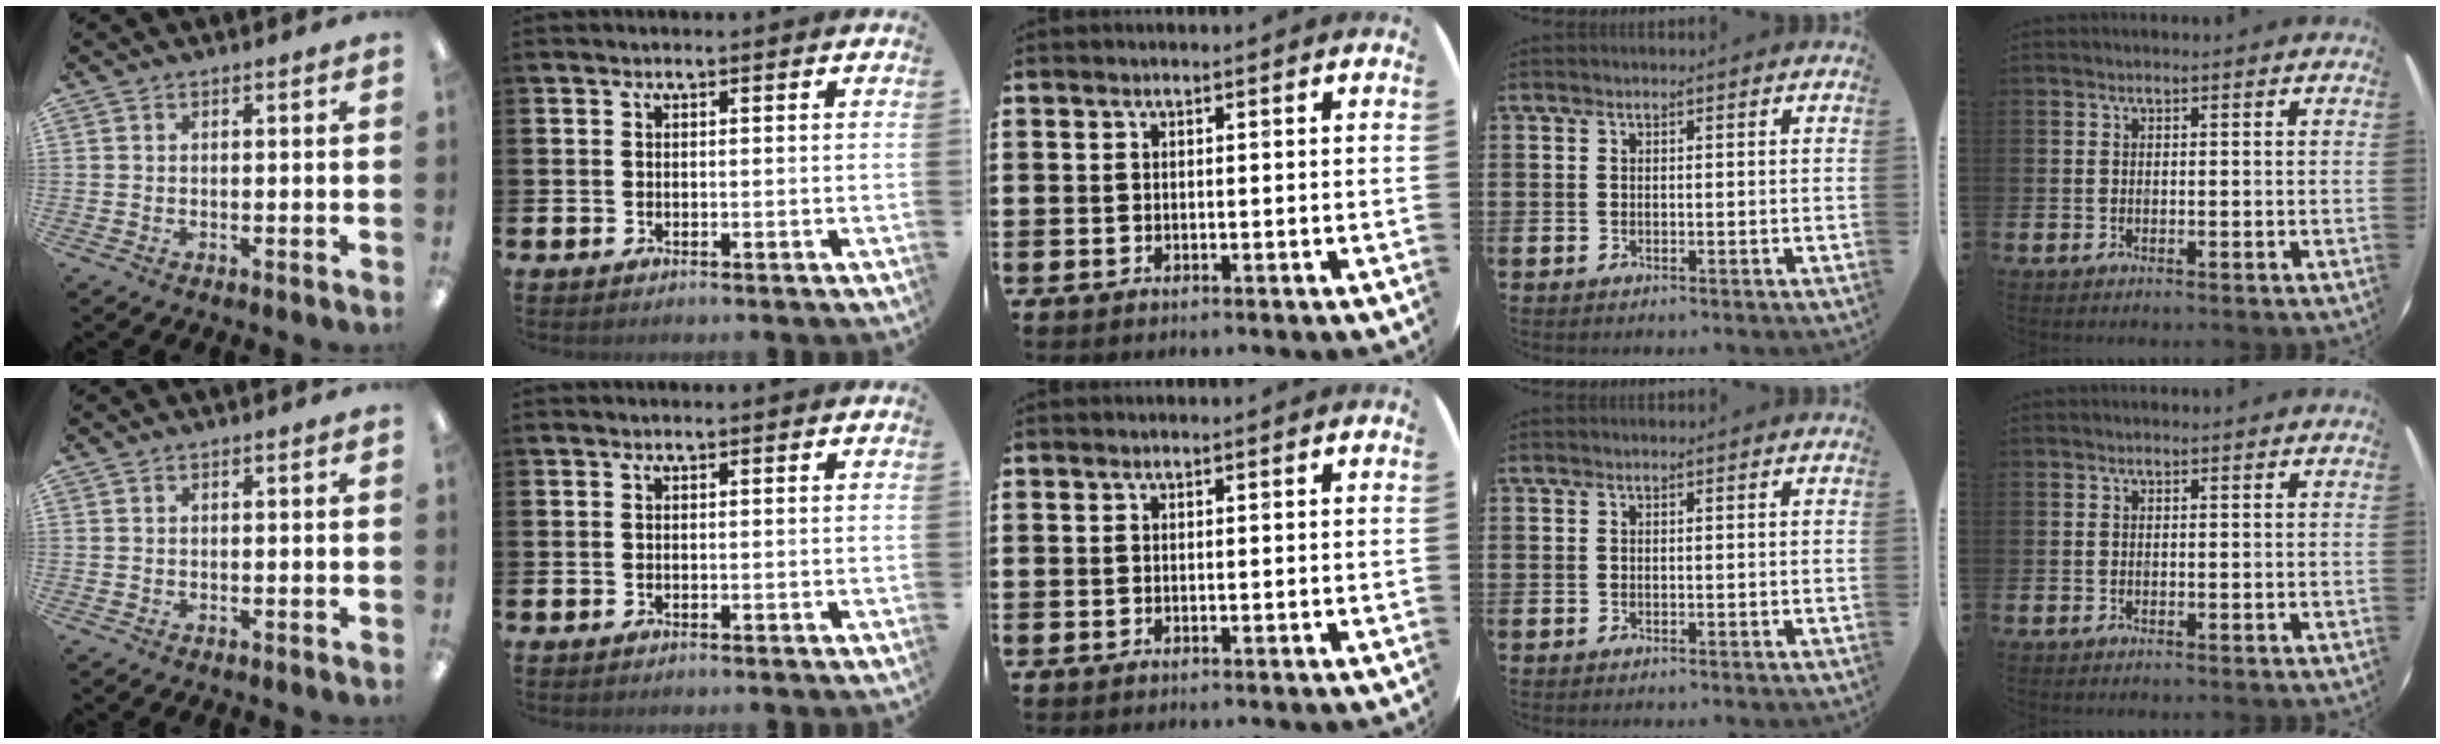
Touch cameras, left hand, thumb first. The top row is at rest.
{}